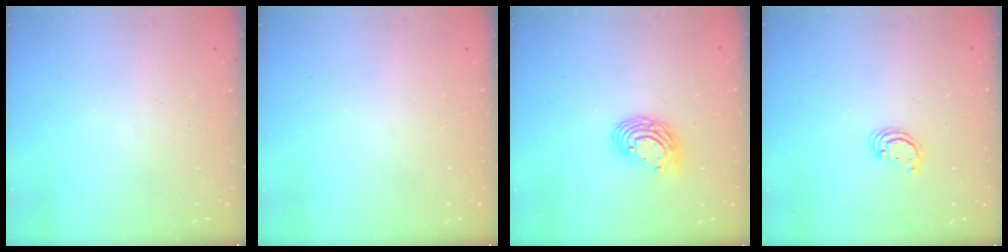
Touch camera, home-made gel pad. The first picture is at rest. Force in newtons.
{"total": 0.0}
{"total": 9.9, "press": 9.8, "slide": 0.7}
{"total": 2.6, "press": 2.6, "slide": 0.2}